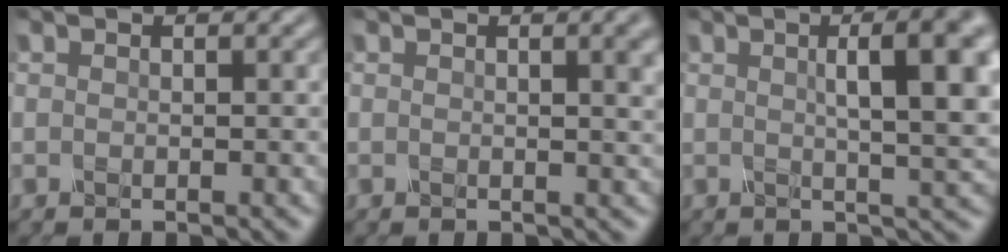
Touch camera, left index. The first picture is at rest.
{"total": 3.9, "force": [0.6, 1.7, 3.5], "torque": [-0.018, 0.018, 0.003]}
{"total": 8.4, "force": [1.4, 2.1, 8.0], "torque": [-0.074, 0.024, 0.020]}